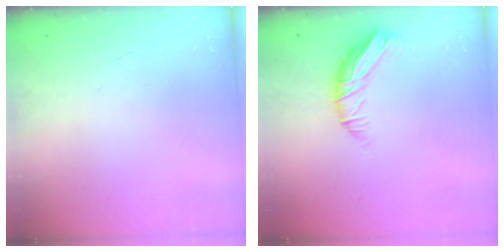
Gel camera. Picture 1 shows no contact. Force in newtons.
{"total": 11.3, "press": 11.2, "slide": 1.9}